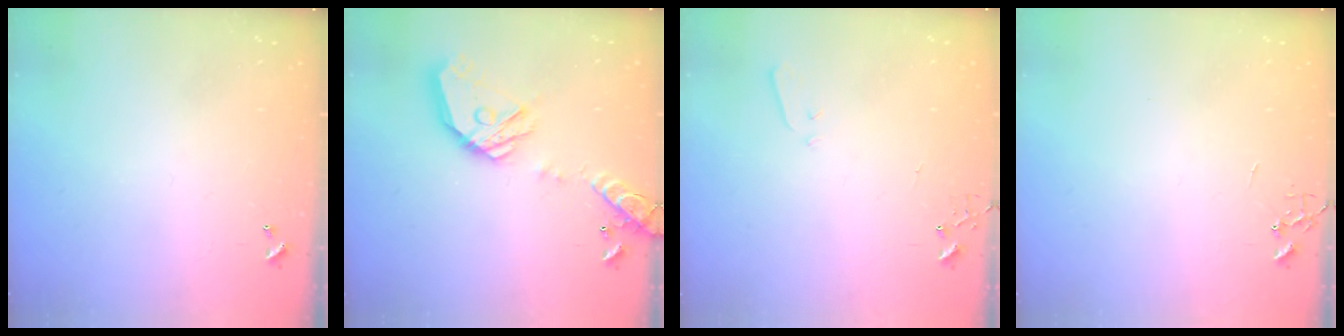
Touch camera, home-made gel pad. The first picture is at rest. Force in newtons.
{"total": 19.0, "press": 18.9, "slide": 2.0}
{"total": 3.4, "press": 3.3, "slide": 0.5}
{"total": 0.0}